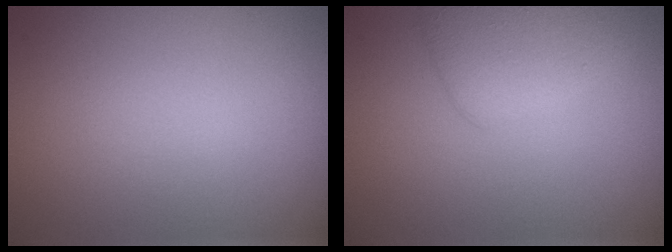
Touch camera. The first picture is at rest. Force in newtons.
{"total": 3.1, "press": 3.1, "slide": 0.1}